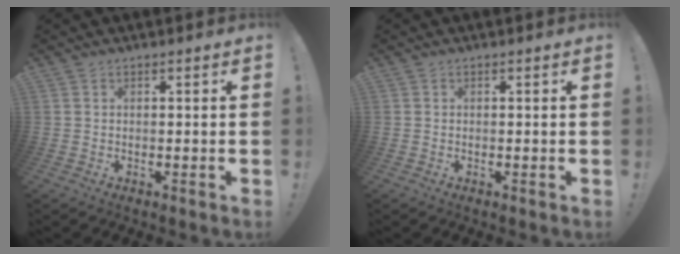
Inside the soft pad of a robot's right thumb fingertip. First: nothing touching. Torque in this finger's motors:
{"motor_torque": [-0.03, 0.14, -0.11, 0.23, 0.08]}